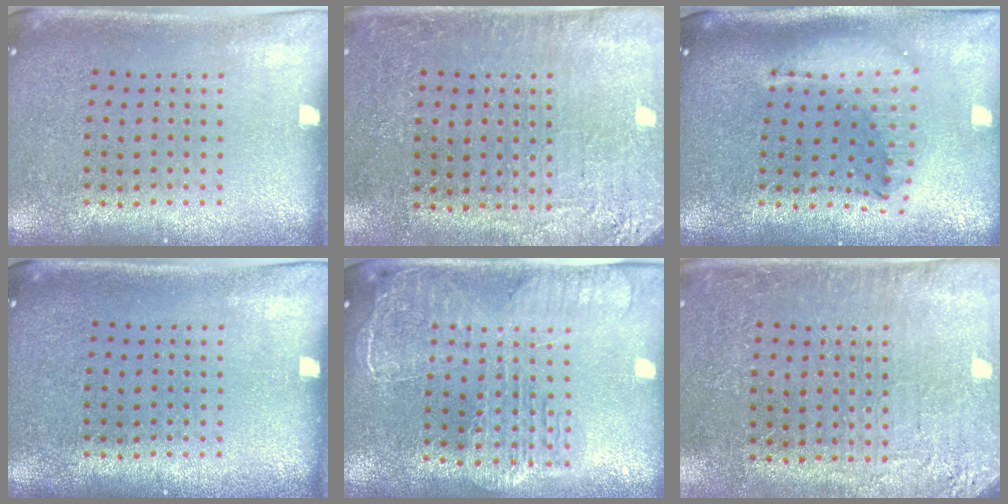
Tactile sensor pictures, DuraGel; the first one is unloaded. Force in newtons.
{"total": 2.9, "press": 2.8, "slide": 0.5}
{"total": 2.2, "press": 1.7, "slide": 1.4}
{"total": 0.0}
{"total": 2.3, "press": 2.0, "slide": 1.1}
{"total": 2.9, "press": 2.8, "slide": 0.5}